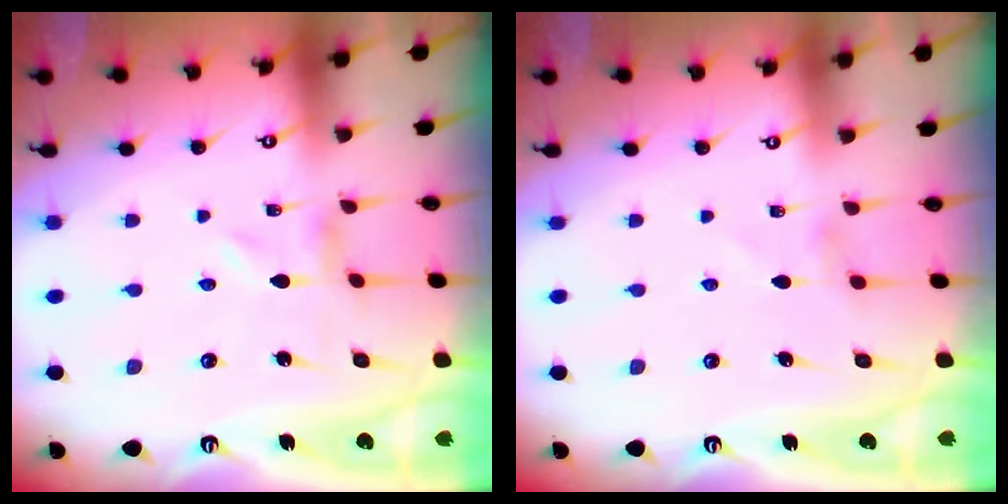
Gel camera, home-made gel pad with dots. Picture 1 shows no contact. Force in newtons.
{"total": 0.0}